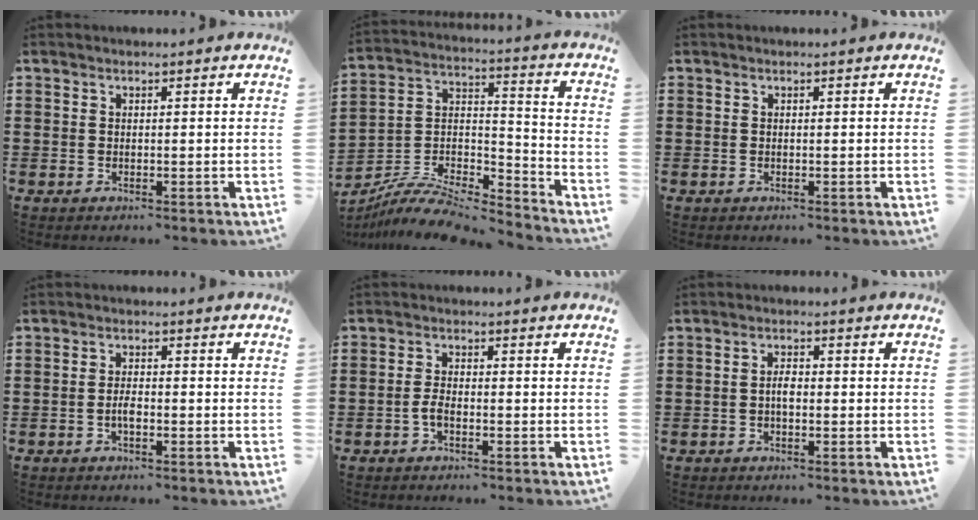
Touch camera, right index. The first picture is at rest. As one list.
[{"total": 9.4, "force": [-8.5, 2.4, 3.2], "torque": [-0.060, 0.019, -0.170]}, {"total": 0.0}, {"total": 2.2, "force": [-0.9, 0.8, 1.8], "torque": [-0.042, -0.001, -0.018]}, {"total": 2.2, "force": [-1.0, 0.9, 1.8], "torque": [-0.050, -0.002, -0.024]}, {"total": 1.9, "force": [-0.4, 0.9, 1.7], "torque": [-0.032, 0.004, -0.008]}]